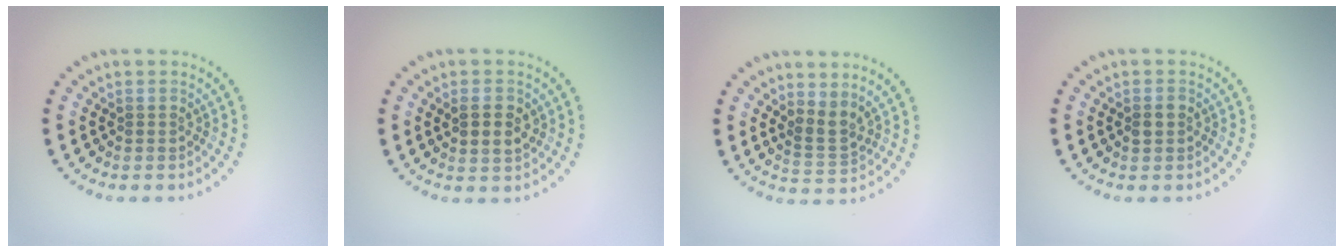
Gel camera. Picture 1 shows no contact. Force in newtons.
{"total": 2.7, "press": 2.6, "slide": 0.6}
{"total": 2.2, "press": 1.5, "slide": 1.7}
{"total": 1.0, "press": 0.9, "slide": 0.2}